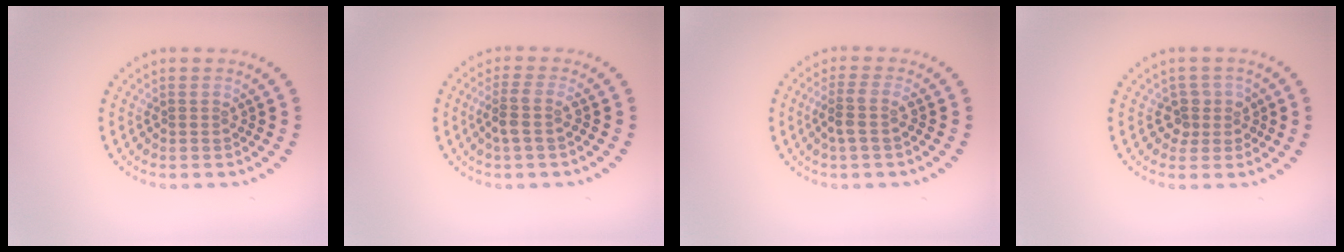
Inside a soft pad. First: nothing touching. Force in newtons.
{"total": 2.2, "press": 1.8, "slide": 1.2}
{"total": 2.2, "press": 1.8, "slide": 1.2}
{"total": 2.2, "press": 1.8, "slide": 1.3}